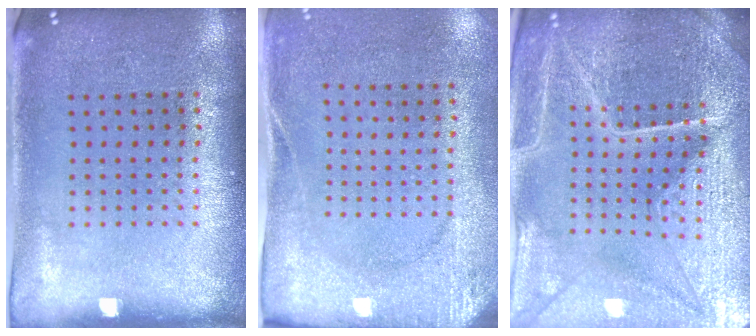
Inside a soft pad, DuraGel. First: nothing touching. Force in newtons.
{"total": 2.7, "press": 2.0, "slide": 1.7}
{"total": 5.6, "press": 5.1, "slide": 2.2}